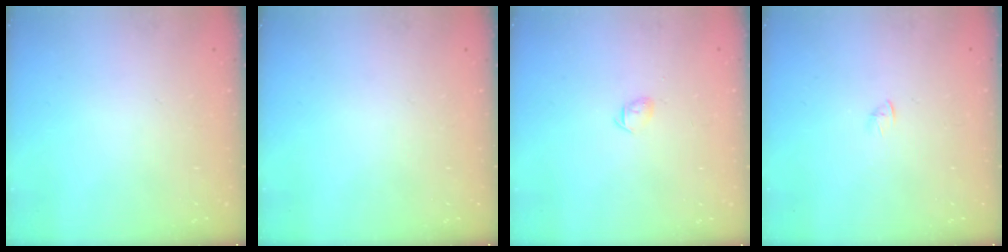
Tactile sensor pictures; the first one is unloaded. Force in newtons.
{"total": 0.0}
{"total": 3.4, "press": 3.3, "slide": 0.9}
{"total": 1.4, "press": 1.3, "slide": 0.4}